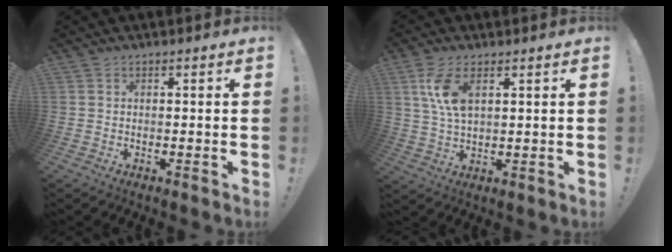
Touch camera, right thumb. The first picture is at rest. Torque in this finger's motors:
{"motor_torque": [-0.11, 0.01, 0.68, 0.71, 0.10]}